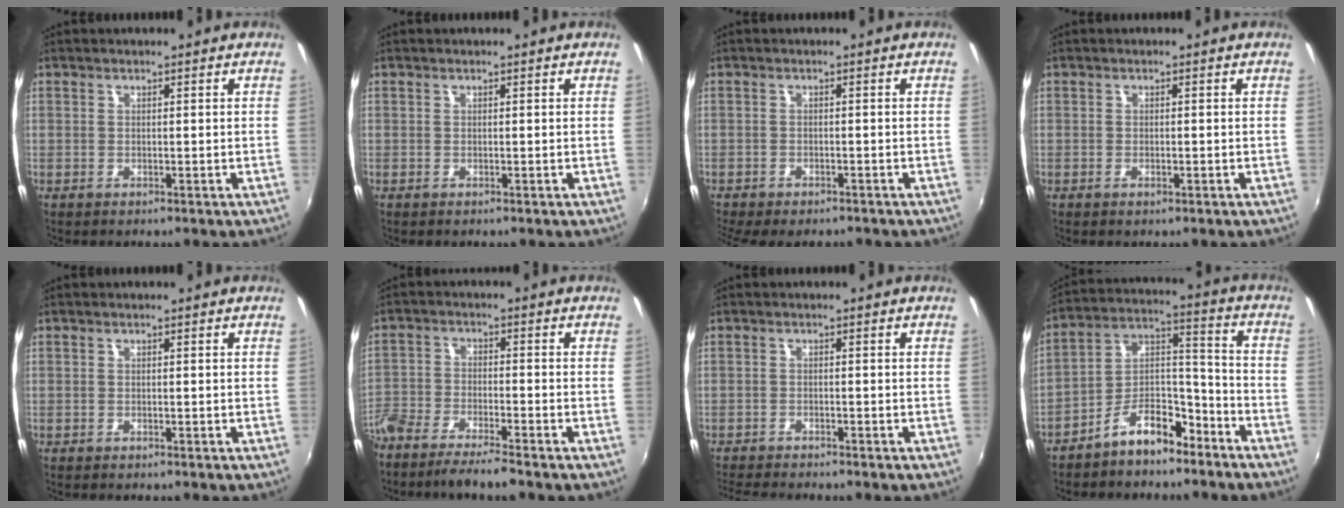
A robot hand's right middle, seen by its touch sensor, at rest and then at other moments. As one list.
[{"total": 0.0}, {"total": 6.9, "force": [-5.8, 1.9, 3.2], "torque": [-0.076, -0.032, -0.092]}, {"total": 0.8, "force": [-0.5, 0.4, 0.5], "torque": [-0.009, -0.002, -0.008]}, {"total": 0.6, "force": [-0.6, 0.1, 0.2], "torque": [-0.003, -0.003, -0.012]}, {"total": 8.8, "force": [-7.3, 1.1, 4.8], "torque": [-0.122, -0.023, -0.139]}, {"total": 6.1, "force": [-5.7, 0.2, 2.1], "torque": [-0.056, -0.022, -0.099]}, {"total": 10.4, "force": [-7.5, 4.5, 5.5], "torque": [-0.099, 0.046, -0.123]}]